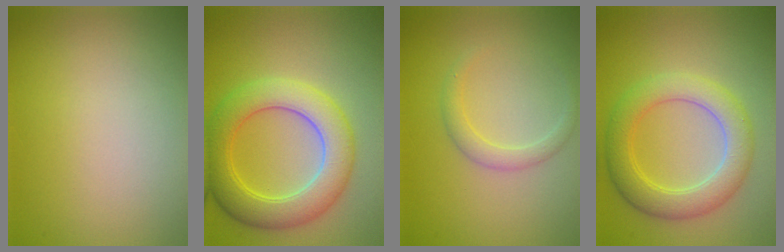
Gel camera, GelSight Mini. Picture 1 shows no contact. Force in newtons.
{"total": 6.4, "press": 6.4, "slide": 0.5}
{"total": 1.7, "press": 1.7, "slide": 0.1}
{"total": 5.0, "press": 5.0, "slide": 0.2}